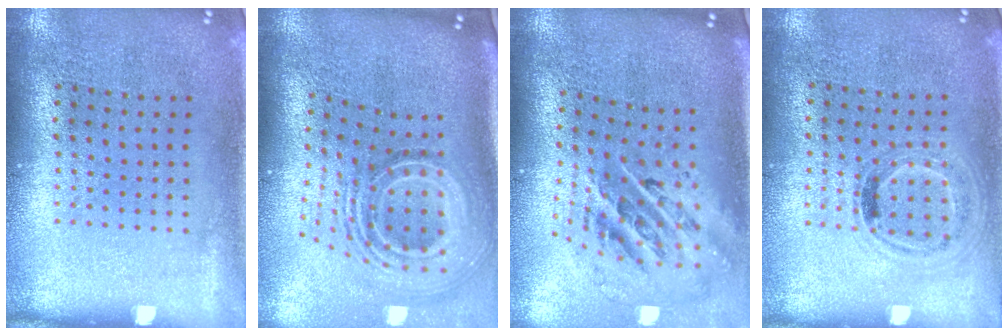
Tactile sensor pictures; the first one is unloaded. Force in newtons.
{"total": 2.6, "press": 1.7, "slide": 2.0}
{"total": 2.4, "press": 1.6, "slide": 1.7}
{"total": 1.0, "press": 0.9, "slide": 0.4}